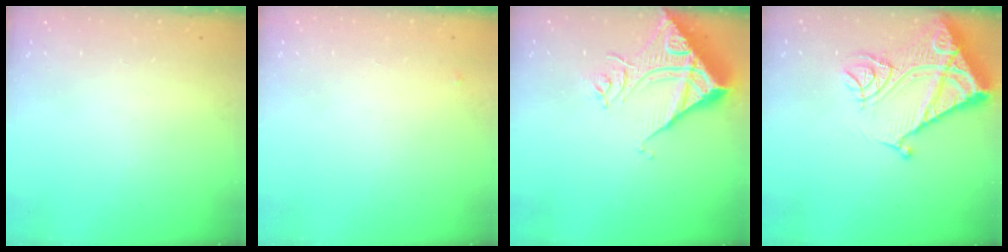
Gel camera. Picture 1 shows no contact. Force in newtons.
{"total": 2.6, "press": 2.6, "slide": 0.2}
{"total": 13.9, "press": 13.8, "slide": 1.7}
{"total": 16.1, "press": 16.0, "slide": 1.8}